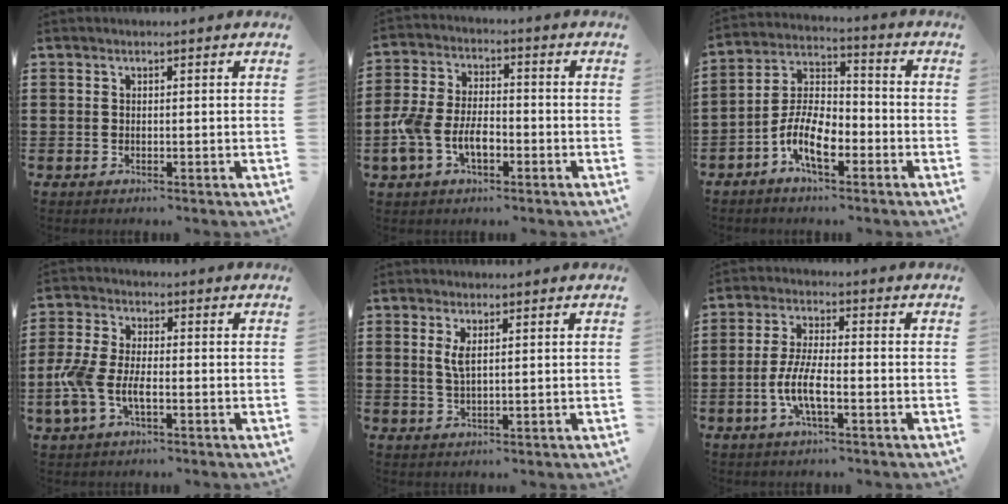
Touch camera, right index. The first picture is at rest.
{"total": 7.0, "force": [-2.6, 3.9, 5.2], "torque": [-0.123, 0.004, -0.055]}
{"total": 8.8, "force": [-4.5, 3.9, 6.4], "torque": [-0.150, 0.001, -0.090]}
{"total": 6.4, "force": [-2.0, 3.0, 5.3], "torque": [-0.132, -0.005, -0.045]}
{"total": 2.6, "force": [0.9, 0.5, 2.4], "torque": [-0.052, 0.002, 0.015]}
{"total": 6.4, "force": [-2.4, 1.5, 5.7], "torque": [-0.138, -0.014, -0.053]}